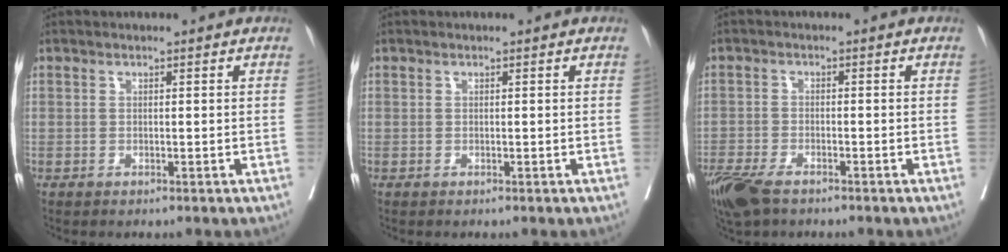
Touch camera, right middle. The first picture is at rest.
{"total": 0.0}
{"total": 7.3, "force": [-5.4, 2.6, 4.2], "torque": [-0.081, -0.013, -0.098]}